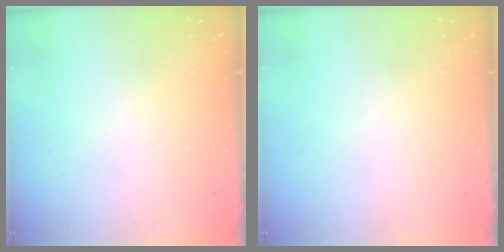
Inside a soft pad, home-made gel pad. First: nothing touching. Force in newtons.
{"total": 0.0}